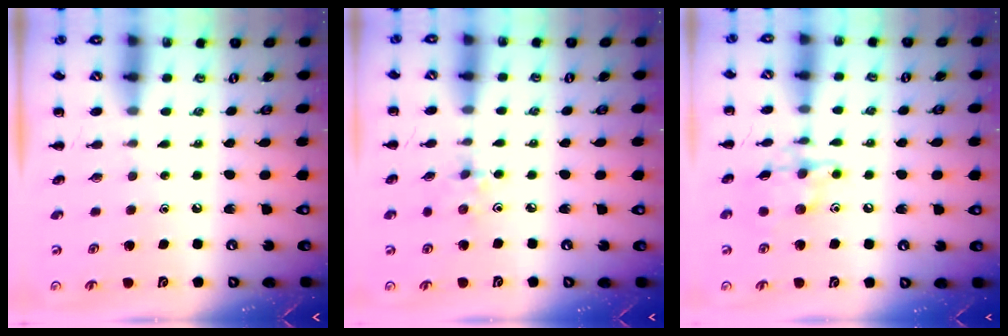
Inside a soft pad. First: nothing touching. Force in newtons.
{"total": 2.7, "press": 2.5, "slide": 0.8}
{"total": 11.6, "press": 11.6, "slide": 0.5}